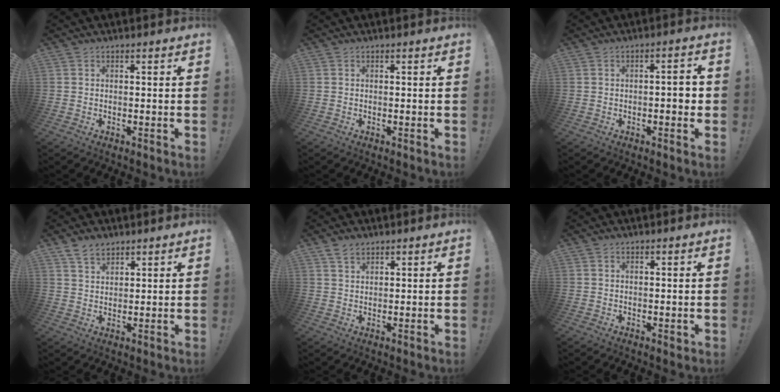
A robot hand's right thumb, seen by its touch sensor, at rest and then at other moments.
{"total": 0.0}
{"total": 4.2, "force": [-1.0, 1.3, 3.9], "torque": [-0.057, 0.009, -0.018]}
{"total": 5.0, "force": [3.9, 2.6, 1.8], "torque": [-0.031, -0.020, 0.073]}
{"total": 3.0, "force": [2.3, 1.5, 1.3], "torque": [-0.013, -0.013, 0.040]}
{"total": 0.8, "force": [0.3, 0.6, 0.5], "torque": [-0.003, -0.001, 0.004]}